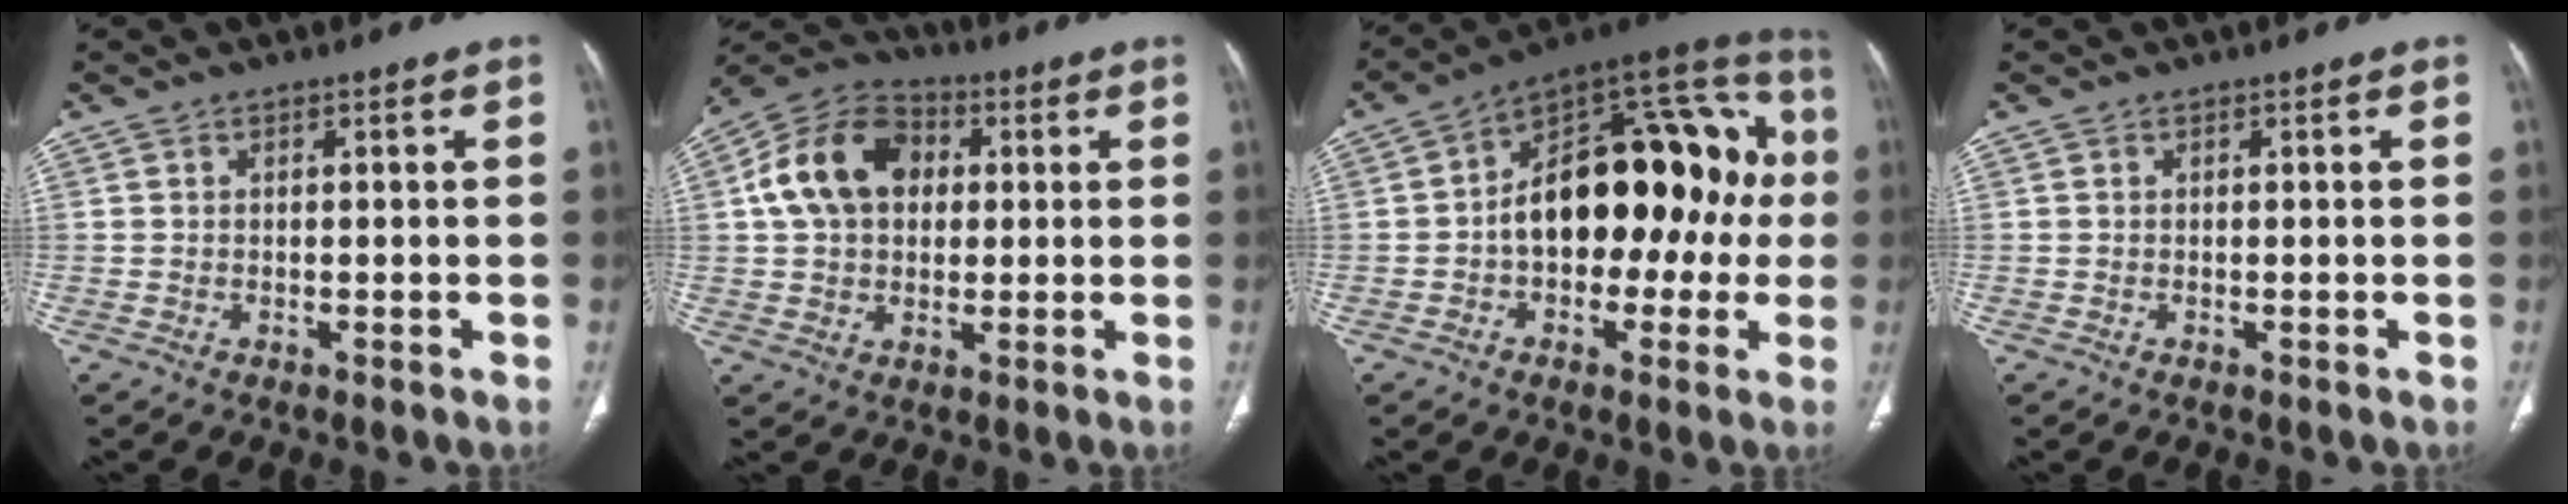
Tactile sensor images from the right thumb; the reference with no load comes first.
{"total": 14.5, "force": [2.7, 10.6, 9.4], "torque": [-0.150, 0.019, 0.038]}
{"total": 24.4, "force": [-0.1, 14.2, 19.9], "torque": [-0.248, 0.062, -0.008]}
{"total": 0.0}